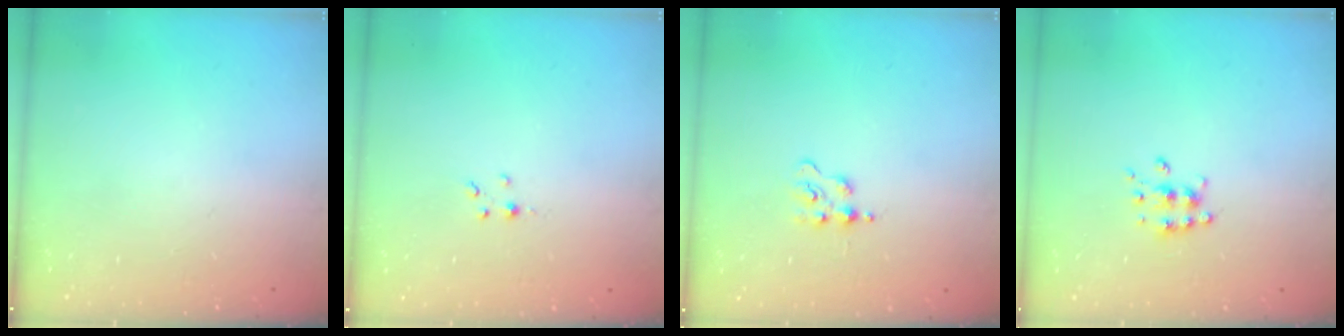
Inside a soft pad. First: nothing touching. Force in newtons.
{"total": 1.0, "press": 1.0, "slide": 0.1}
{"total": 2.8, "press": 2.7, "slide": 0.5}
{"total": 6.2, "press": 6.2, "slide": 0.7}